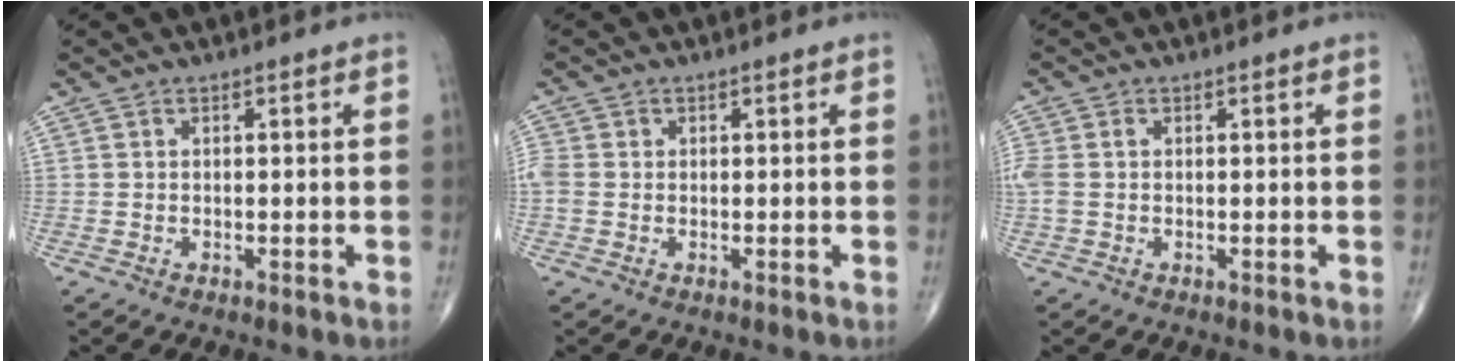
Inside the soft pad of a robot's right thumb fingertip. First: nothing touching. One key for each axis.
{"total": 2.5, "fx": 0.0, "fy": 2.1, "fz": 1.4, "tx": -0.041, "ty": 0.007, "tz": 0.001}
{"total": 2.9, "fx": 0.1, "fy": 1.9, "fz": 2.2, "tx": -0.078, "ty": 0.008, "tz": 0.002}